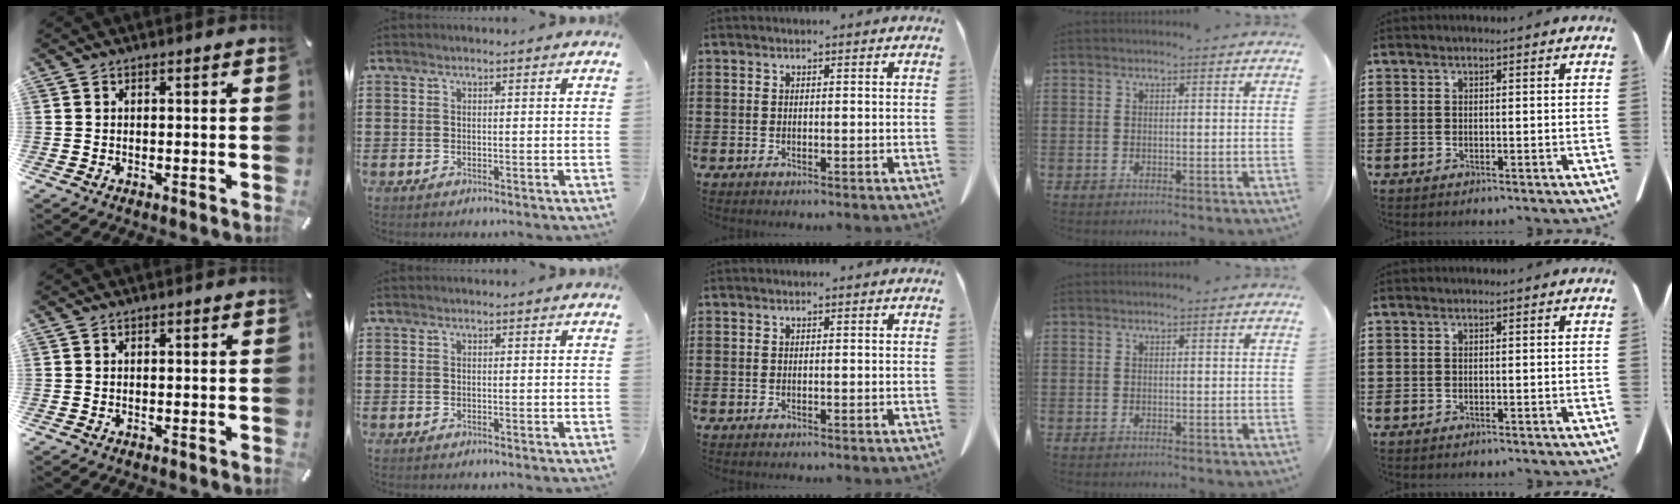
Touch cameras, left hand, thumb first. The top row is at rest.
{}